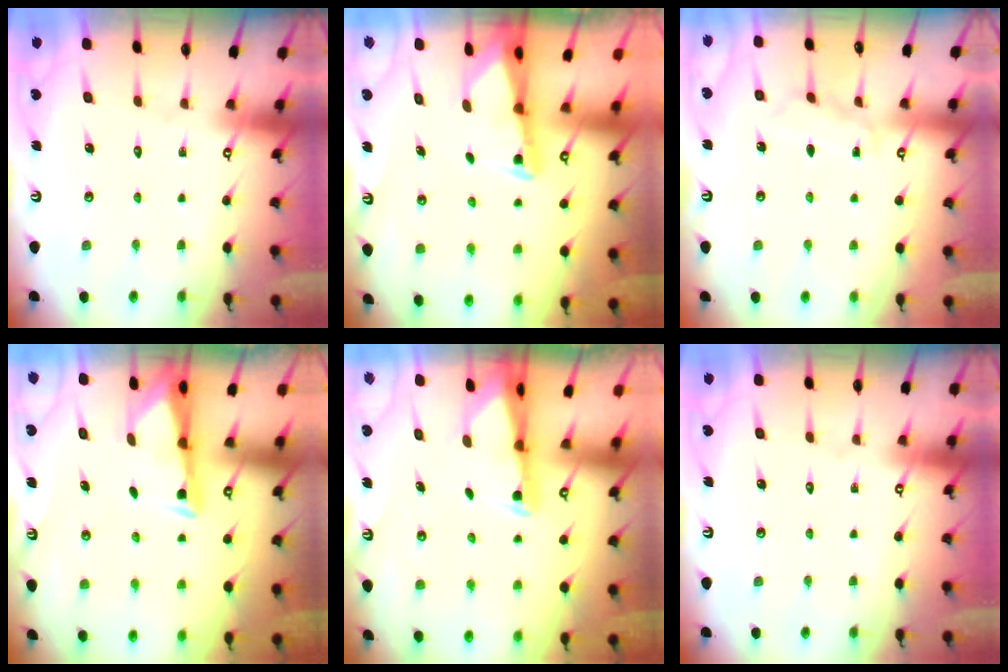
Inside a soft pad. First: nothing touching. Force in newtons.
{"total": 2.4, "press": 2.4, "slide": 0.3}
{"total": 5.0, "press": 5.0, "slide": 0.6}
{"total": 2.9, "press": 2.9, "slide": 0.4}
{"total": 2.6, "press": 2.6, "slide": 0.5}
{"total": 0.0}